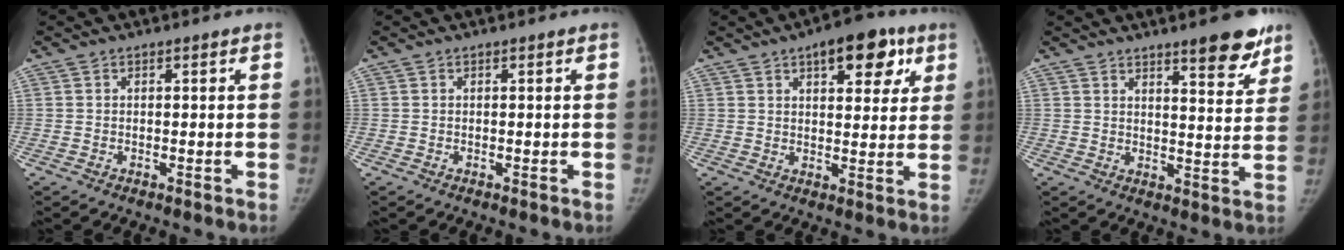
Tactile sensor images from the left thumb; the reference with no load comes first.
{"total": 0.0}
{"total": 11.9, "force": [6.1, 5.8, 8.5], "torque": [-0.070, -0.011, 0.077]}
{"total": 9.4, "force": [6.6, 2.2, 6.3], "torque": [-0.057, -0.042, 0.090]}